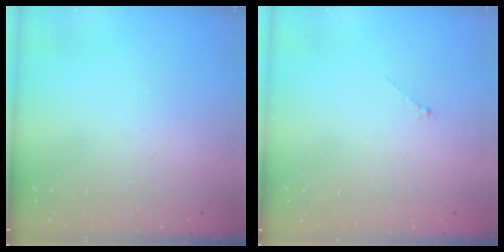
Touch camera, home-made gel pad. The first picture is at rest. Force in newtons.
{"total": 0.0}